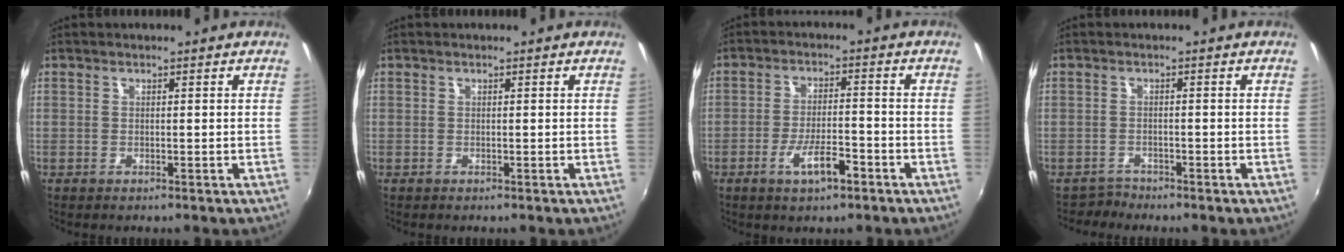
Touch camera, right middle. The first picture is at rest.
{"total": 0.0}
{"total": 6.6, "force": [-3.8, 1.8, 5.1], "torque": [-0.102, -0.007, -0.061]}
{"total": 1.7, "force": [-1.5, 0.5, -0.5], "torque": [0.007, 0.004, -0.029]}